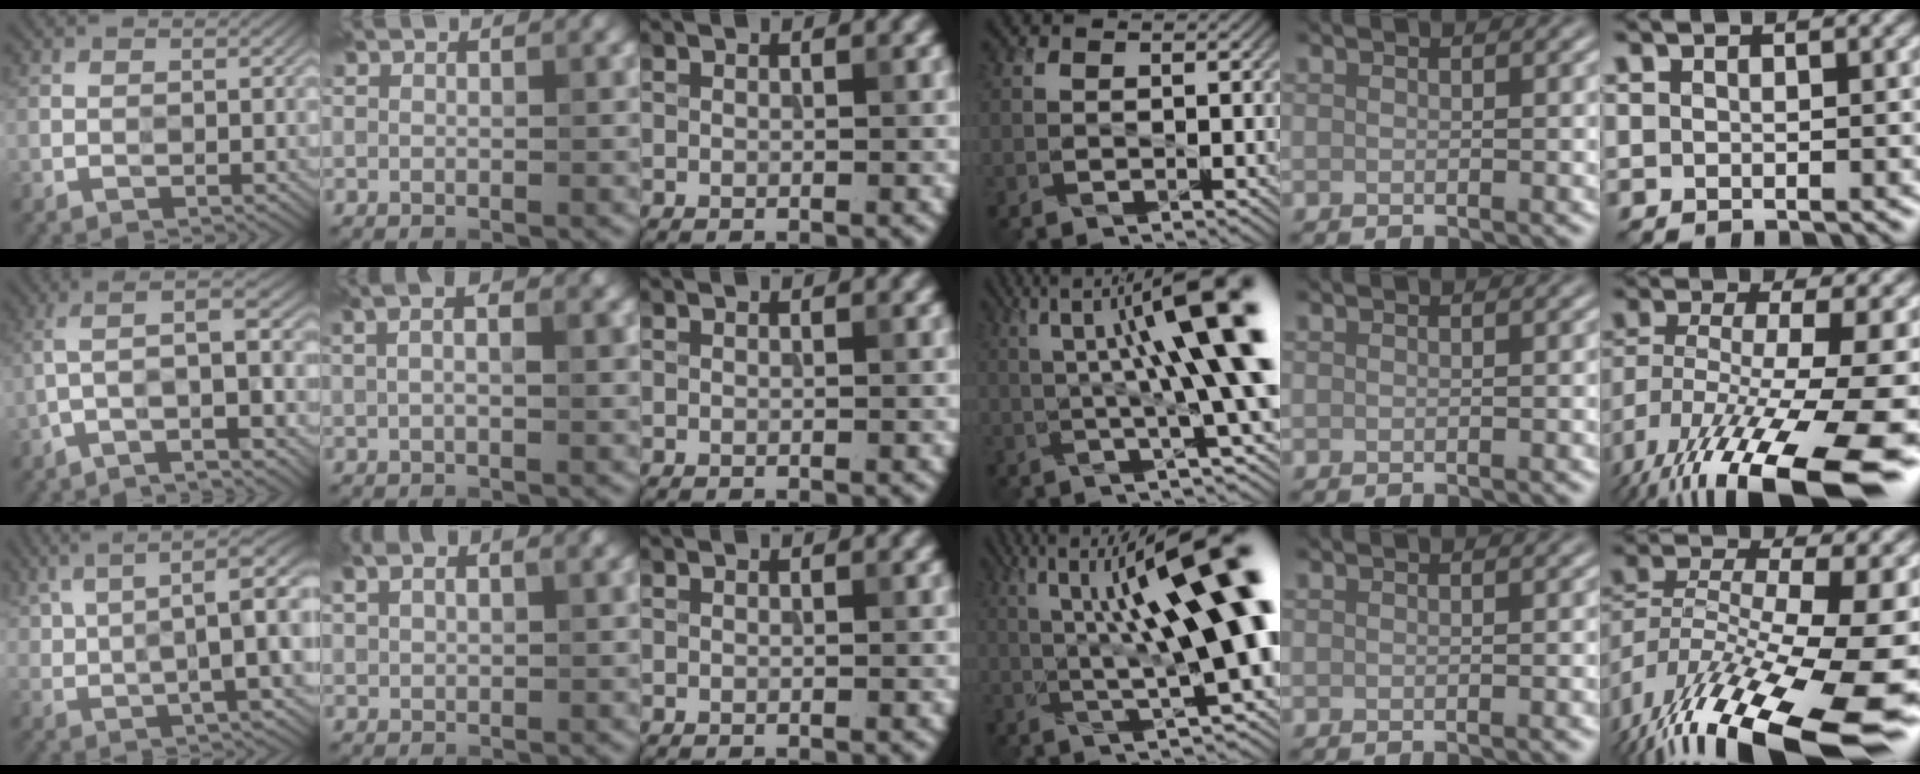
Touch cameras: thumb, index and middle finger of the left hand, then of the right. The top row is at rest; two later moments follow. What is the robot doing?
{"motion": "wipe", "object": "glass cup"}